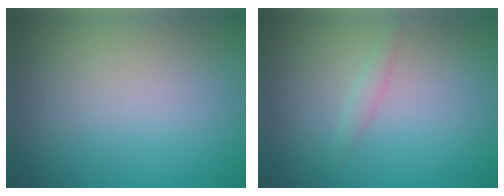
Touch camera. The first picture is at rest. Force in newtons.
{"total": 0.9, "press": 0.9, "slide": 0.1}